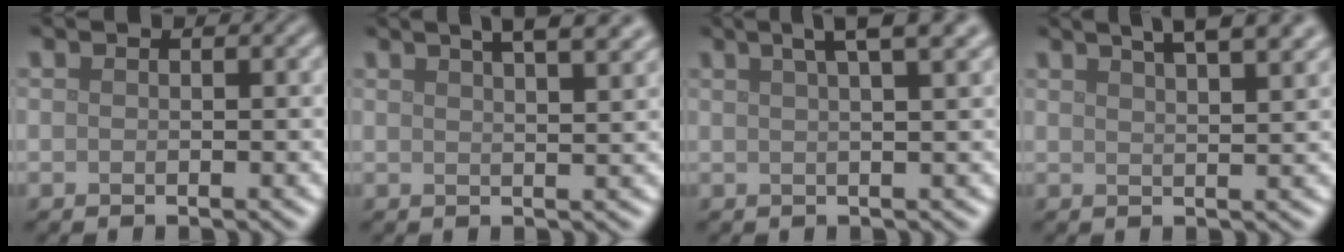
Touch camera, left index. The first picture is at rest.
{"total": 7.9, "force": [5.0, 3.1, 5.3], "torque": [-0.030, 0.050, 0.039]}
{"total": 5.8, "force": [3.6, 1.5, 4.3], "torque": [-0.040, 0.025, 0.027]}
{"total": 8.1, "force": [5.2, 3.0, 5.4], "torque": [-0.039, 0.047, 0.044]}